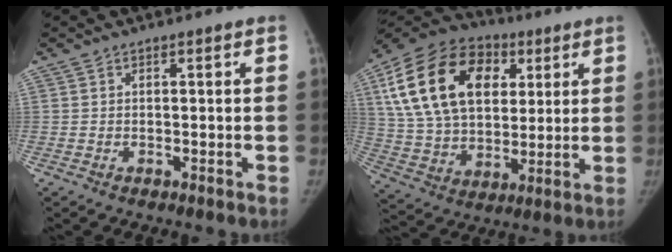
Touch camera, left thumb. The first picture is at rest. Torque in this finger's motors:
{"motor_torque": [0.10, 0.91, 1.44, -1.34, 0.18]}